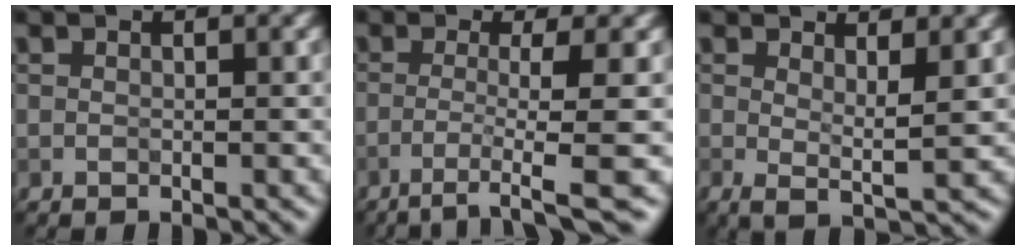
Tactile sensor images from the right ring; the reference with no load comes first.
{"total": 4.8, "force": [-1.7, 0.4, 4.5], "torque": [-0.071, -0.003, -0.039]}
{"total": 2.7, "force": [0.9, 0.7, 2.5], "torque": [-0.037, -0.011, 0.016]}